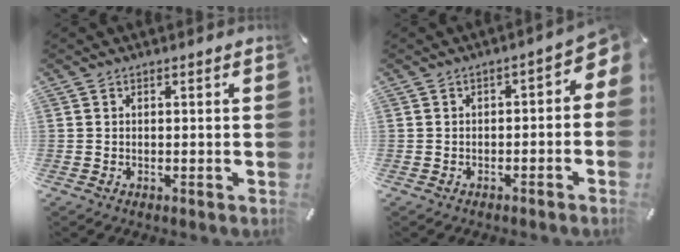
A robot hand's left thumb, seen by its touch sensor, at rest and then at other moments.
{"total": 3.9, "force": [-0.8, 2.4, 3.0], "torque": [-0.041, 0.000, -0.021]}